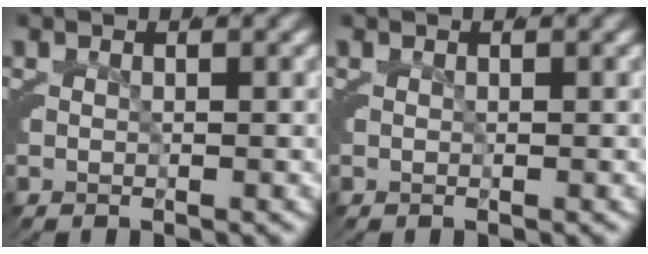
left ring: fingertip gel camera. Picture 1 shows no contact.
{"total": 0.0}